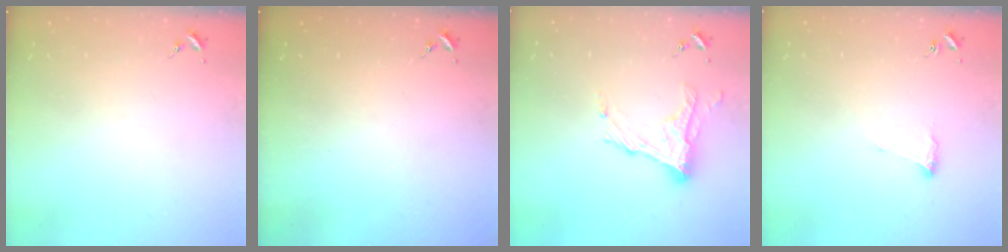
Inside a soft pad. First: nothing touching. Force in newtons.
{"total": 0.0}
{"total": 12.4, "press": 12.4, "slide": 0.8}
{"total": 7.0, "press": 7.0, "slide": 0.8}